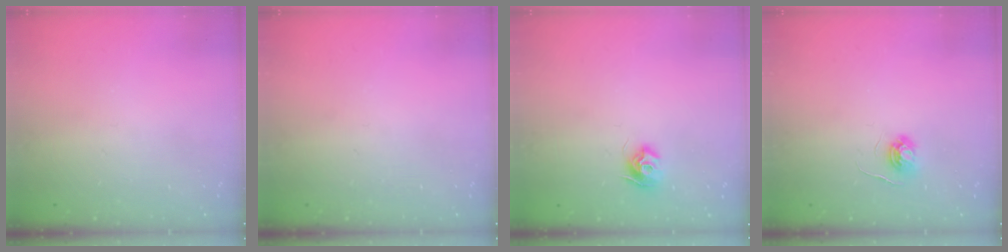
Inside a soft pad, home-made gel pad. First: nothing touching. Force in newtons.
{"total": 0.0}
{"total": 8.1, "press": 8.1, "slide": 0.1}
{"total": 4.0, "press": 4.0, "slide": 0.5}